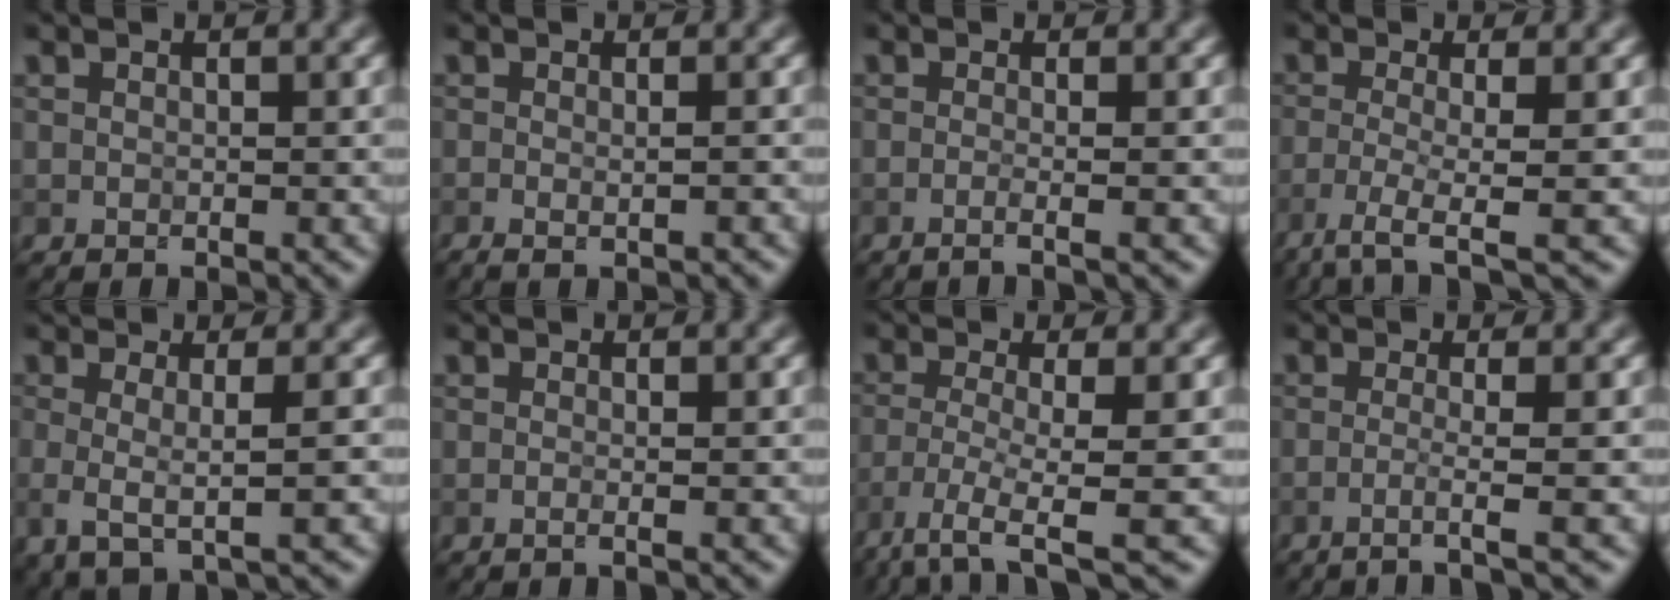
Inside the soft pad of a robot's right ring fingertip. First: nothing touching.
{"total": 1.9, "force": [-0.7, 0.7, 1.6], "torque": [-0.016, 0.002, -0.010]}
{"total": 2.1, "force": [-0.5, 0.8, 1.8], "torque": [-0.005, -0.004, -0.030]}
{"total": 4.4, "force": [-2.4, 0.8, 3.6], "torque": [-0.069, -0.008, -0.060]}
{"total": 3.3, "force": [-0.2, 0.9, 3.2], "torque": [-0.059, -0.007, -0.005]}
{"total": 1.2, "force": [-0.1, 0.5, 1.0], "torque": [-0.005, -0.009, -0.014]}
{"total": 5.4, "force": [-3.3, 1.0, 4.2], "torque": [-0.087, -0.011, -0.072]}
{"total": 2.5, "force": [-1.0, 0.3, 2.3], "torque": [-0.031, 0.001, -0.037]}